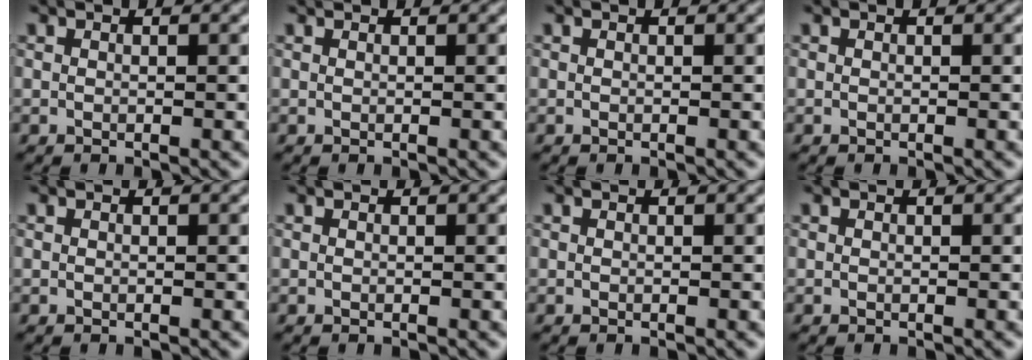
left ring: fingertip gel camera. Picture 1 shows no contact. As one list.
[{"total": 0.9, "force": [0.7, 0.3, 0.4], "torque": [-0.002, 0.007, -0.001]}, {"total": 0.0}, {"total": 0.0}, {"total": 0.0}, {"total": 0.0}, {"total": 0.0}, {"total": 0.0}]